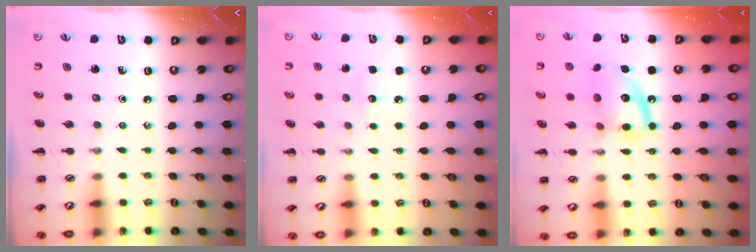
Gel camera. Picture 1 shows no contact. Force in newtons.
{"total": 5.7, "press": 5.5, "slide": 1.5}
{"total": 13.2, "press": 13.1, "slide": 1.3}